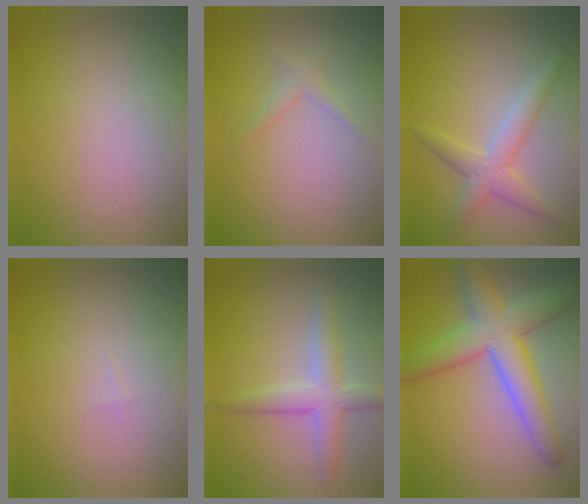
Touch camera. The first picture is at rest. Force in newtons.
{"total": 1.1, "press": 1.1, "slide": 0.0}
{"total": 3.0, "press": 3.0, "slide": 0.1}
{"total": 0.0}
{"total": 3.2, "press": 3.2, "slide": 0.1}
{"total": 6.9, "press": 6.9, "slide": 0.2}